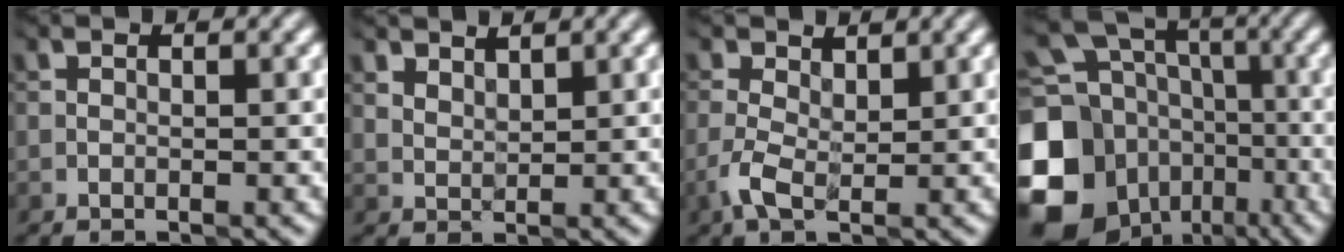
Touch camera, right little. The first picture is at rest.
{"total": 1.9, "force": [1.7, 0.7, 0.5], "torque": [-0.010, 0.002, 0.038]}
{"total": 1.9, "force": [0.0, 1.1, 1.6], "torque": [-0.040, 0.002, -0.001]}
{"total": 15.5, "force": [-5.0, 12.8, 7.1], "torque": [-0.196, -0.017, -0.089]}